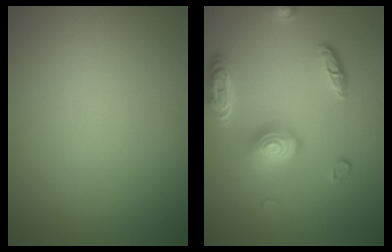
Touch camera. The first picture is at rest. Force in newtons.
{"total": 5.2, "press": 3.8, "slide": 3.5}